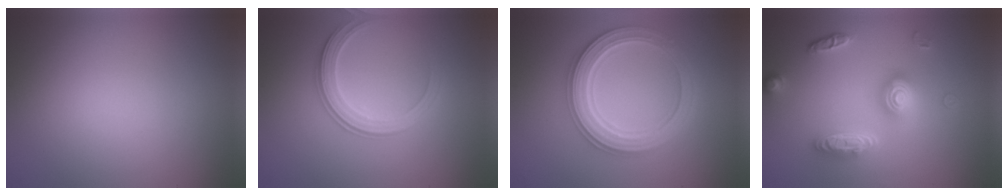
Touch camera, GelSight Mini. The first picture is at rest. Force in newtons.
{"total": 2.9, "press": 2.8, "slide": 0.6}
{"total": 5.1, "press": 5.1, "slide": 0.9}
{"total": 4.5, "press": 3.6, "slide": 2.6}